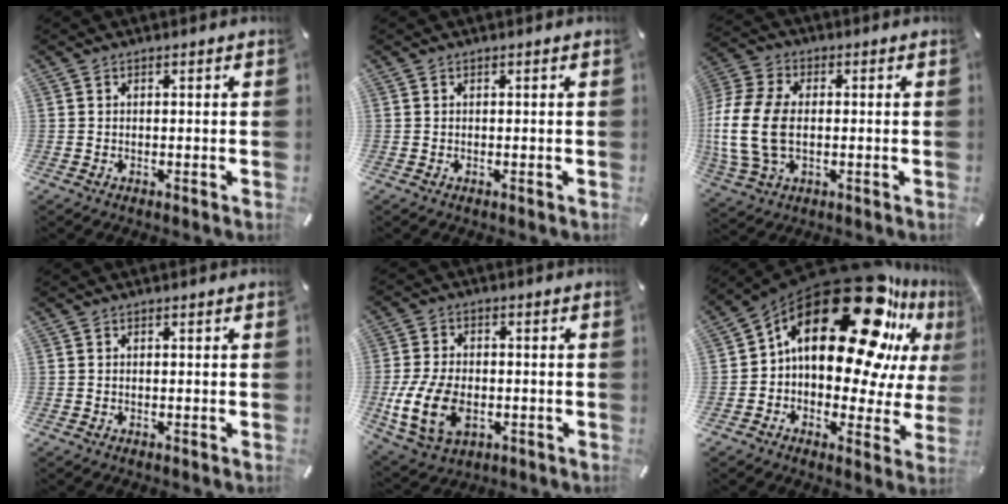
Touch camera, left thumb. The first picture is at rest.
{"total": 0.0}
{"total": 14.2, "force": [-1.3, 9.9, 10.2], "torque": [-0.238, 0.004, -0.024]}
{"total": 0.0}
{"total": 12.6, "force": [-3.3, 8.5, 8.7], "torque": [-0.203, 0.002, -0.058]}
{"total": 27.7, "force": [12.6, 14.7, 19.8], "torque": [-0.312, -0.094, 0.211]}